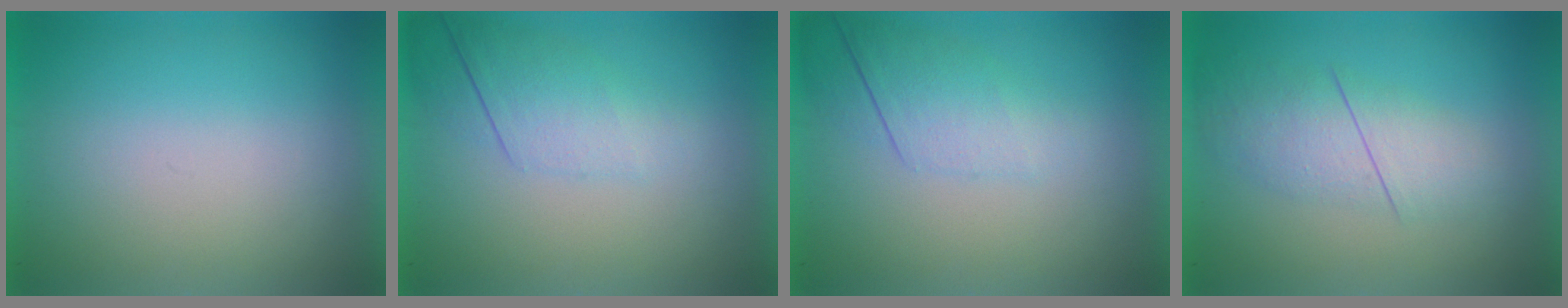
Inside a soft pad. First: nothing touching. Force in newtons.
{"total": 2.2}
{"total": 2.2}
{"total": 2.8}